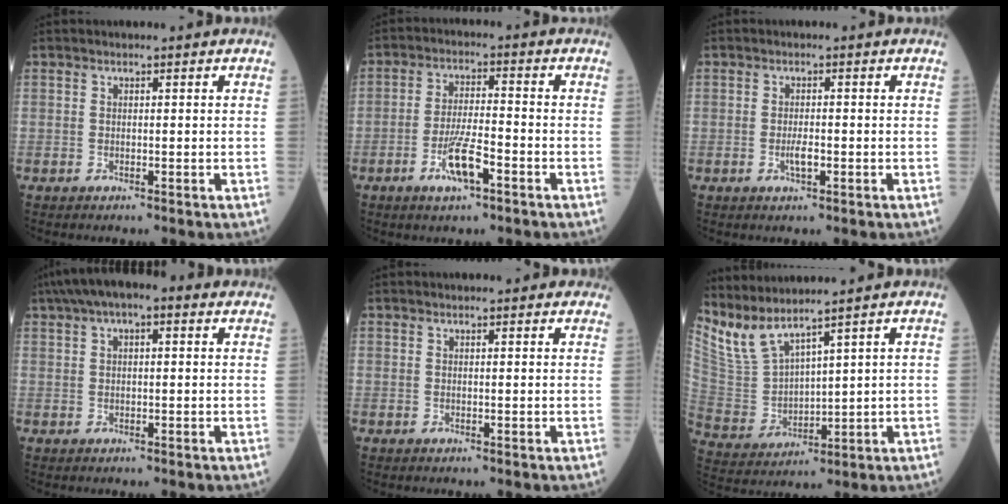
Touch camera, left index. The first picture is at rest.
{"total": 6.5, "force": [-3.4, 1.2, 5.4], "torque": [-0.110, -0.006, -0.063]}
{"total": 2.0, "force": [-0.8, 0.5, 1.7], "torque": [-0.033, -0.003, -0.013]}
{"total": 8.8, "force": [5.0, 3.0, 6.5], "torque": [-0.115, 0.046, 0.075]}
{"total": 3.0, "force": [2.5, 0.8, 1.4], "torque": [-0.012, 0.016, 0.021]}
{"total": 7.6, "force": [6.9, 0.1, 3.1], "torque": [-0.097, -0.005, 0.161]}